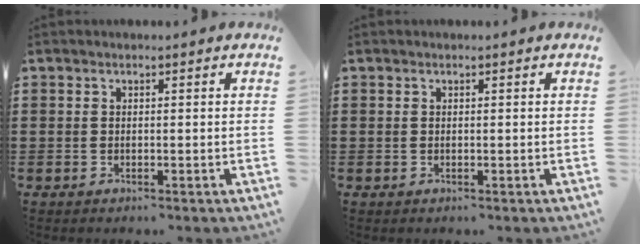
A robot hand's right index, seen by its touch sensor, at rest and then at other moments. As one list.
[{"total": 0.0}]